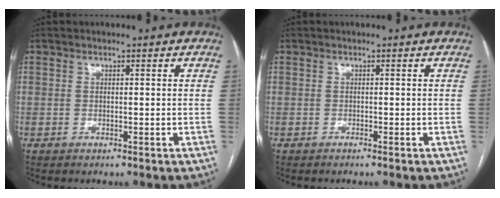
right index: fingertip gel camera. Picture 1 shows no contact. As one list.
[{"total": 0.0}]